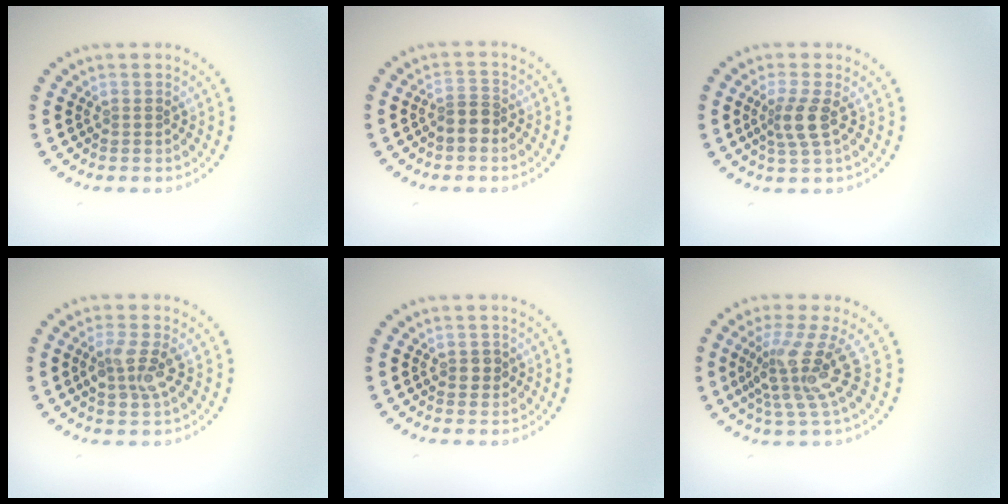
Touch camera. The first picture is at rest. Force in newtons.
{"total": 2.2, "press": 1.8, "slide": 1.2}
{"total": 2.5, "press": 2.0, "slide": 1.6}
{"total": 2.8, "press": 2.8, "slide": 0.7}
{"total": 1.2, "press": 1.2, "slide": 0.2}
{"total": 4.6, "press": 3.2, "slide": 3.4}